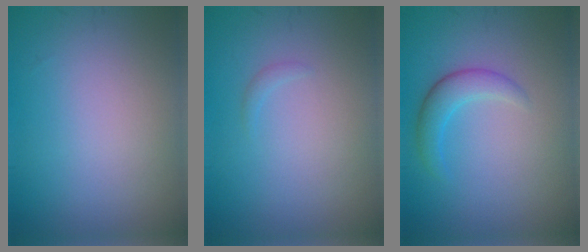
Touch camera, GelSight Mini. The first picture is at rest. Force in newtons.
{"total": 0.5, "press": 0.5, "slide": 0.1}
{"total": 2.4, "press": 2.4, "slide": 0.1}